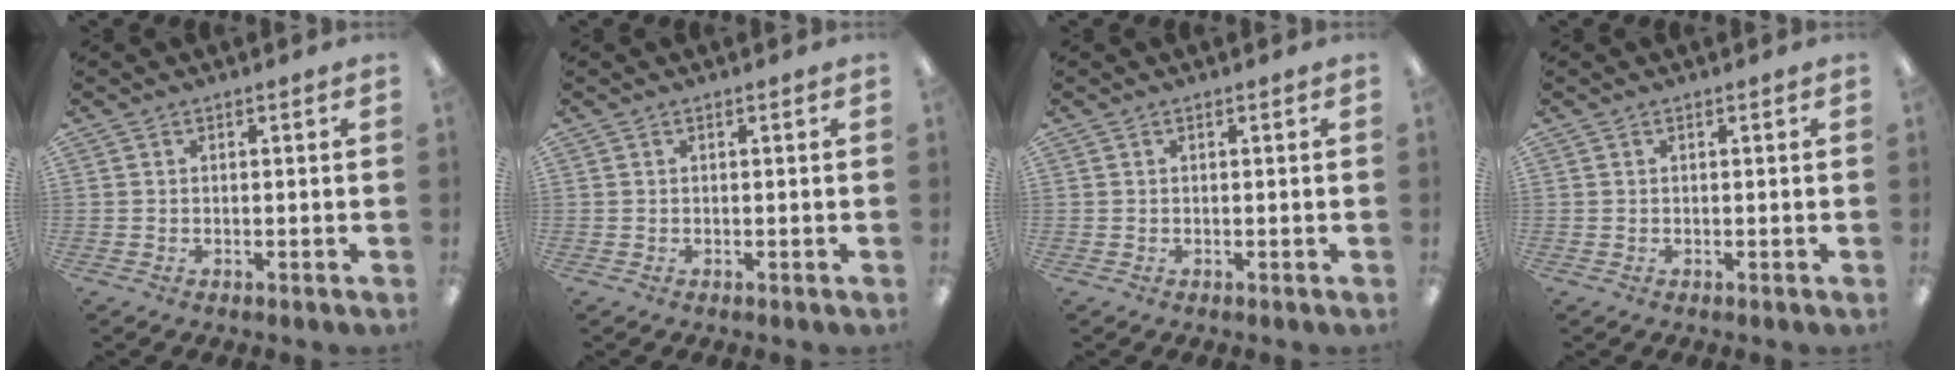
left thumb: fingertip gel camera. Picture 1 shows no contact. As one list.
[{"total": 0.0}, {"total": 0.0}, {"total": 0.0}]